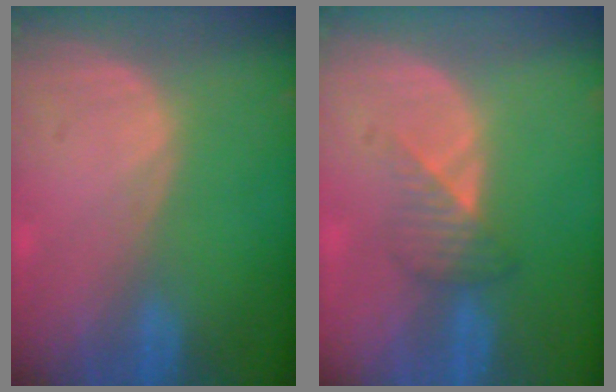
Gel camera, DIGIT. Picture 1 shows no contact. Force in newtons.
{"total": 3.3, "press": 3.1, "slide": 1.2}